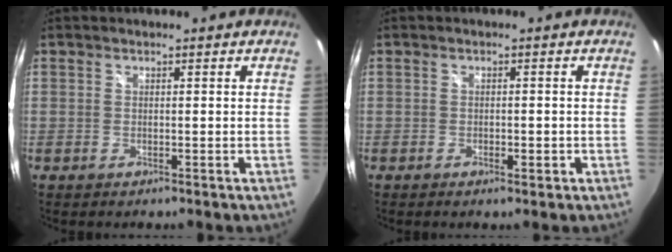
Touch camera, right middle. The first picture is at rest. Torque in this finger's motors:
{"motor_torque": [-0.04, -0.04, -0.06, -0.01]}